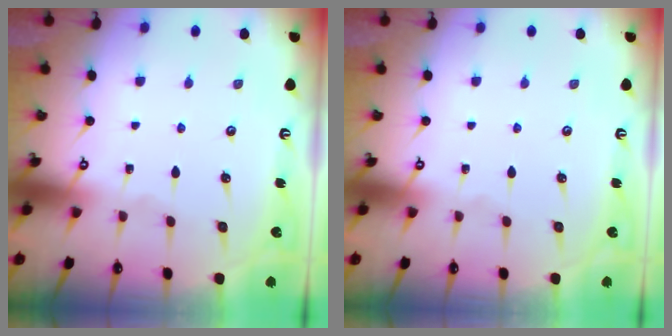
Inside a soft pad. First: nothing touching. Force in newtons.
{"total": 0.0}